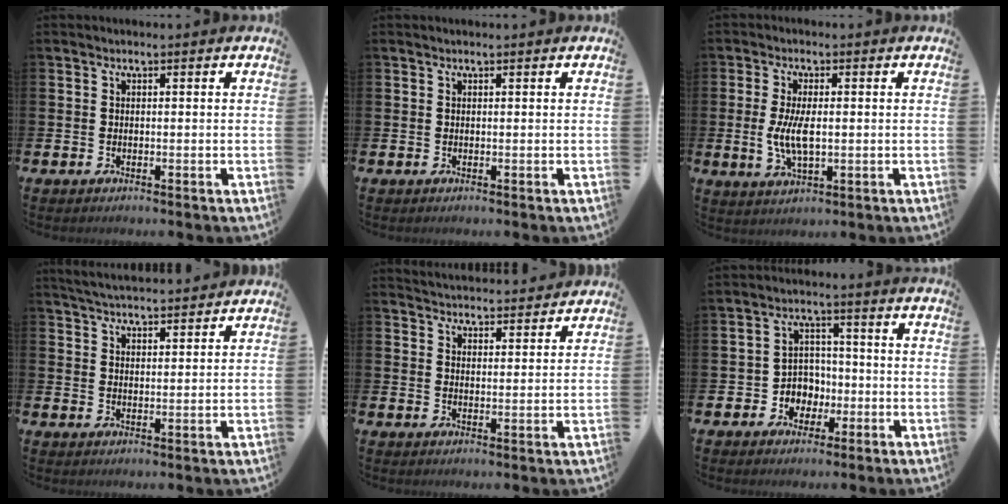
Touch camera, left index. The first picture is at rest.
{"total": 0.0}
{"total": 5.4, "force": [0.1, 2.3, 4.9], "torque": [-0.104, 0.000, -0.003]}
{"total": 4.3, "force": [4.3, 0.2, 0.2], "torque": [-0.016, -0.023, 0.078]}
{"total": 4.2, "force": [4.1, 0.4, -0.4], "torque": [-0.005, -0.028, 0.074]}
{"total": 4.2, "force": [-1.0, 4.0, 0.9], "torque": [-0.029, 0.002, -0.026]}